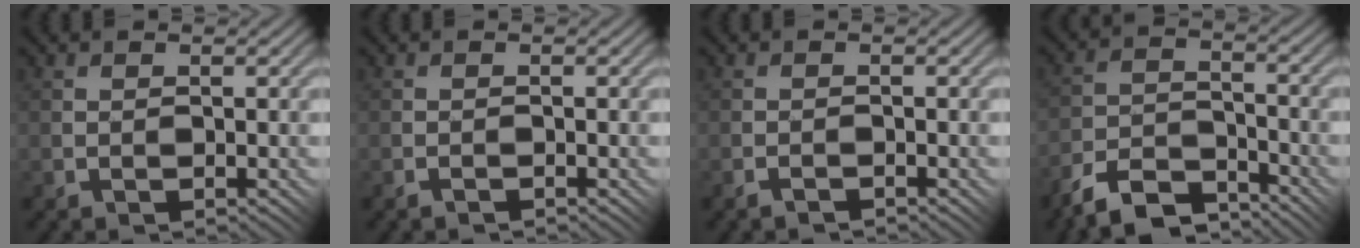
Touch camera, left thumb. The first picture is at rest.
{"total": 0.6, "force": [-0.6, 0.0, 0.1], "torque": [-0.002, 0.003, -0.012]}
{"total": 0.9, "force": [-0.9, 0.0, 0.3], "torque": [-0.004, 0.004, -0.018]}
{"total": 8.2, "force": [-6.9, 2.7, 3.4], "torque": [-0.062, -0.002, -0.134]}